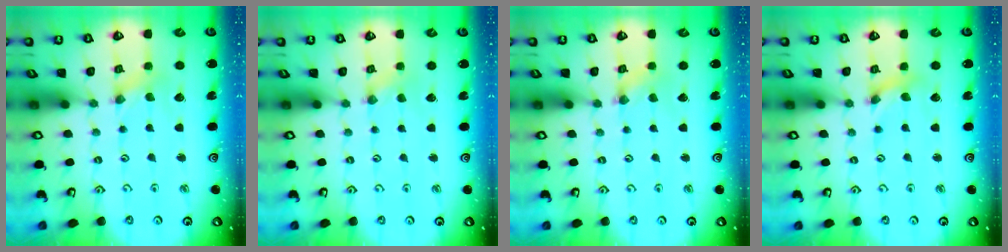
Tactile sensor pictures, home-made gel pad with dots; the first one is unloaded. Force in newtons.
{"total": 0.0}
{"total": 0.0}
{"total": 2.5, "press": 2.4, "slide": 0.3}